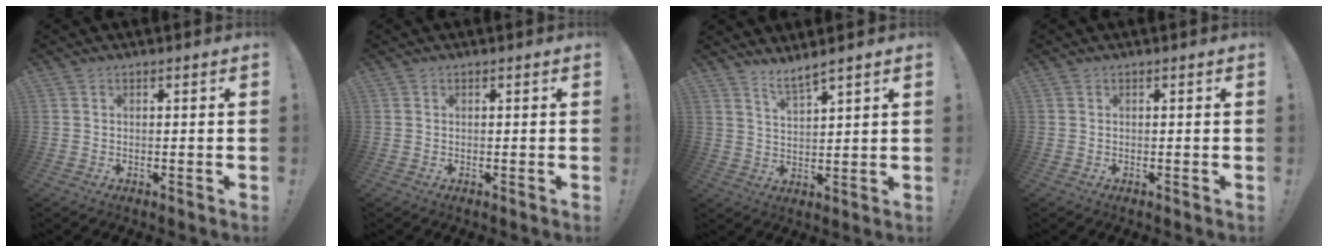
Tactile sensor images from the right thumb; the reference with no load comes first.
{"total": 0.0}
{"total": 5.3, "force": [4.6, 0.5, 2.6], "torque": [-0.050, -0.026, 0.082]}
{"total": 0.0}